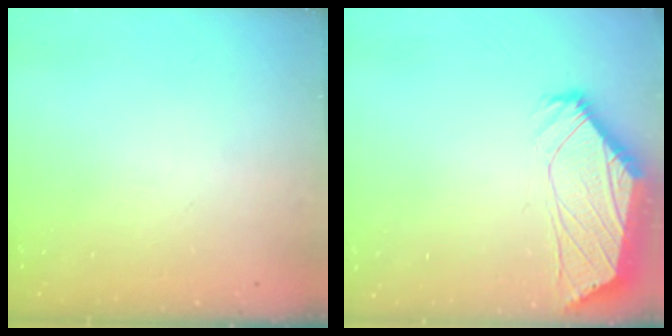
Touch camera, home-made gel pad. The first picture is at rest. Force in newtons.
{"total": 1.0, "press": 0.8, "slide": 0.5}